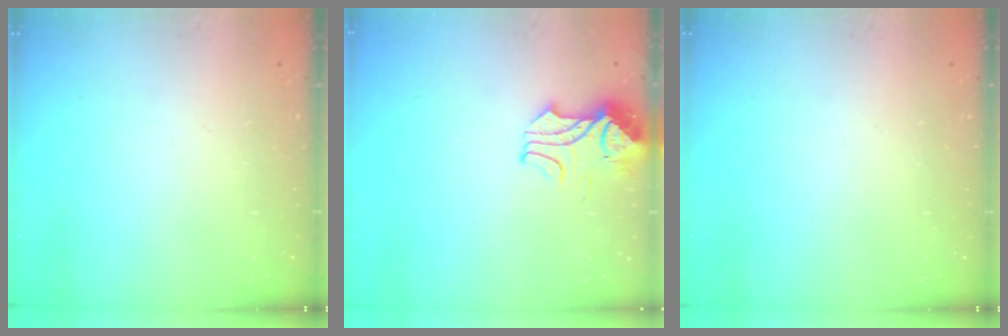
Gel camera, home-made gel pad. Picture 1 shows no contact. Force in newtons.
{"total": 2.4, "press": 2.3, "slide": 0.8}
{"total": 0.0}